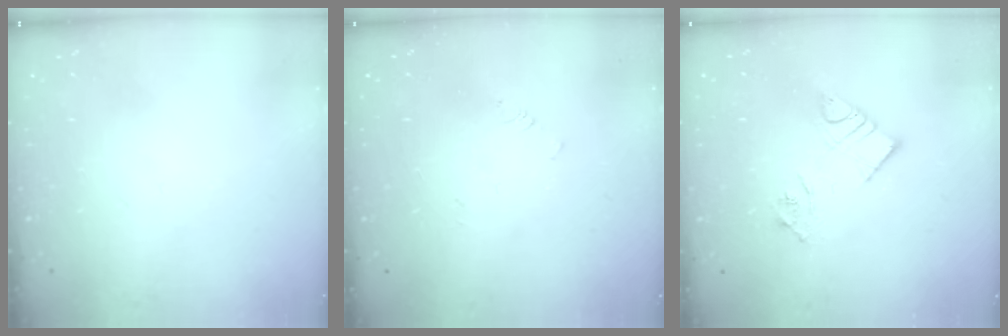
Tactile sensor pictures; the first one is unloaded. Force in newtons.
{"total": 1.4, "press": 1.3, "slide": 0.3}
{"total": 8.4, "press": 8.4, "slide": 0.6}